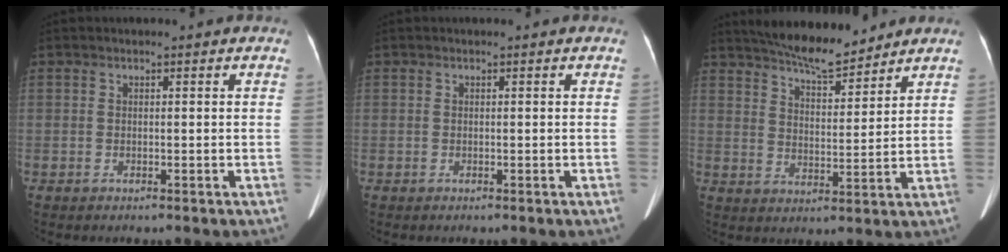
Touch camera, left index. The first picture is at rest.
{"total": 0.0}
{"total": 9.9, "force": [9.0, 1.5, 3.9], "torque": [-0.065, 0.005, 0.148]}